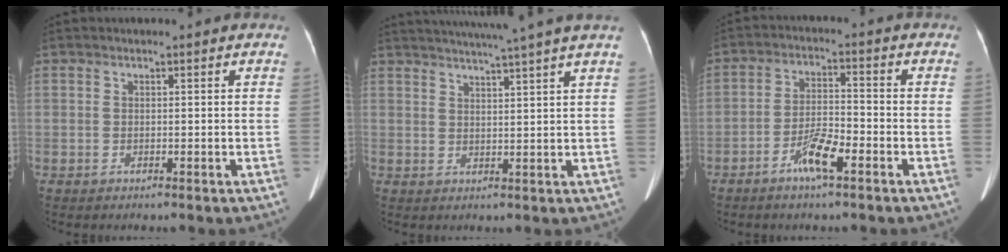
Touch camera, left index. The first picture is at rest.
{"total": 12.0, "force": [10.3, -2.2, 5.9], "torque": [-0.097, -0.007, 0.131]}
{"total": 5.9, "force": [-3.7, 0.7, 4.5], "torque": [-0.091, -0.004, -0.067]}